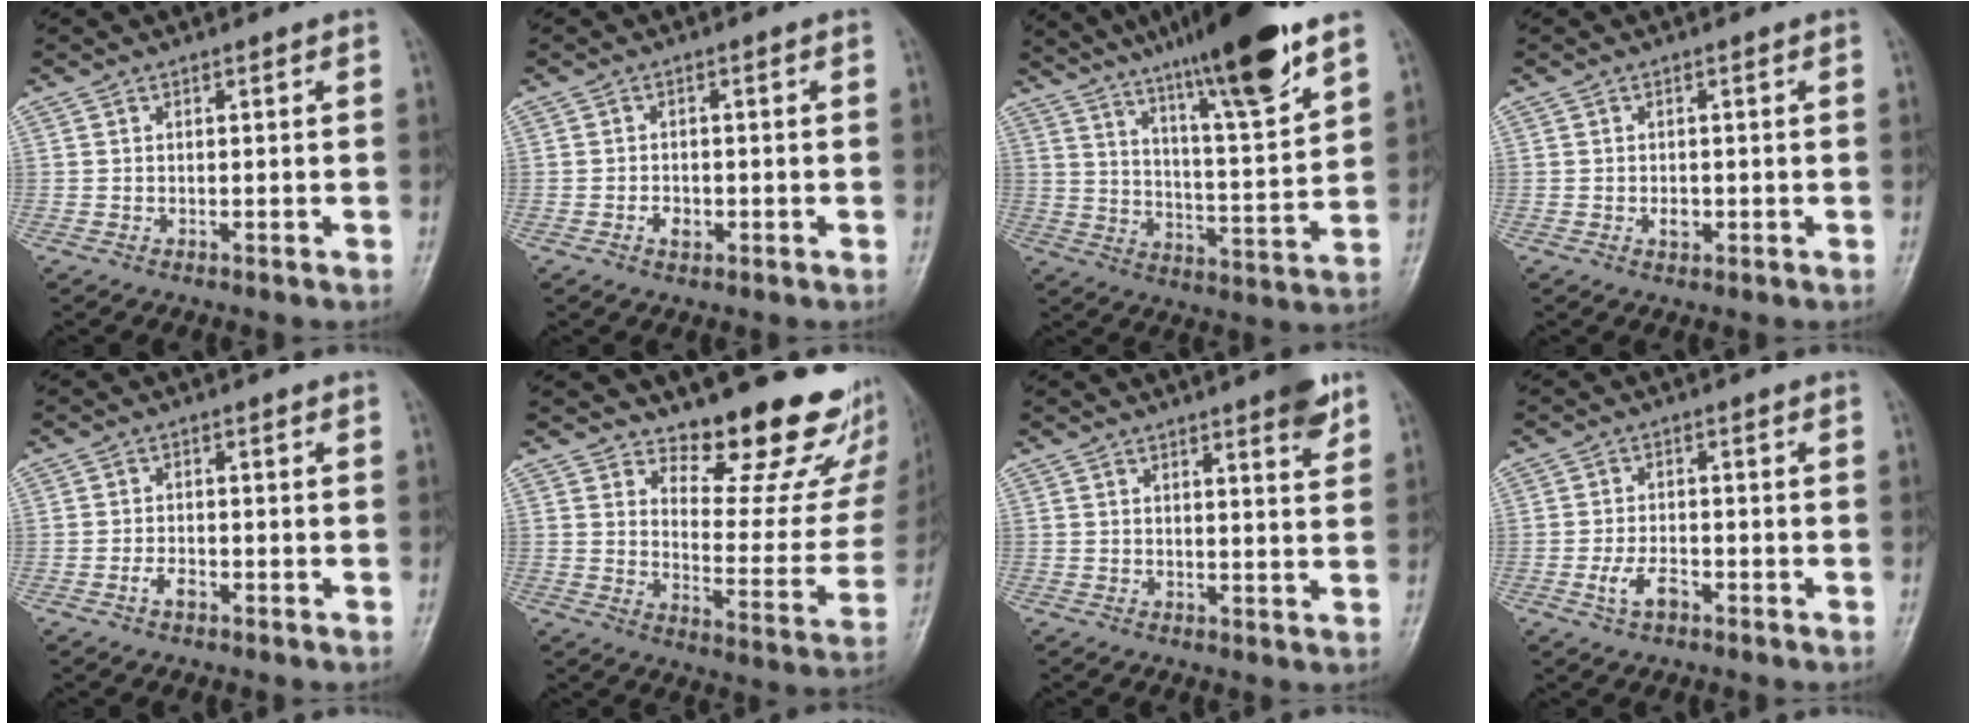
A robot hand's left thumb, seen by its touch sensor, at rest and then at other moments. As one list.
[{"total": 2.0, "force": [-0.8, 1.5, 1.2], "torque": [-0.015, 0.003, -0.013]}, {"total": 19.6, "force": [13.6, 1.6, 13.9], "torque": [-0.200, -0.061, 0.219]}, {"total": 1.6, "force": [-0.3, 1.1, 1.1], "torque": [-0.012, 0.000, -0.004]}, {"total": 2.2, "force": [-1.1, 1.2, 1.4], "torque": [-0.027, 0.006, -0.023]}, {"total": 18.4, "force": [15.1, 6.3, 8.4], "torque": [-0.050, -0.143, 0.192]}, {"total": 5.5, "force": [3.5, 1.0, 4.1], "torque": [-0.045, -0.018, 0.042]}, {"total": 4.0, "force": [-1.9, 2.1, 2.9], "torque": [-0.059, 0.010, -0.034]}]